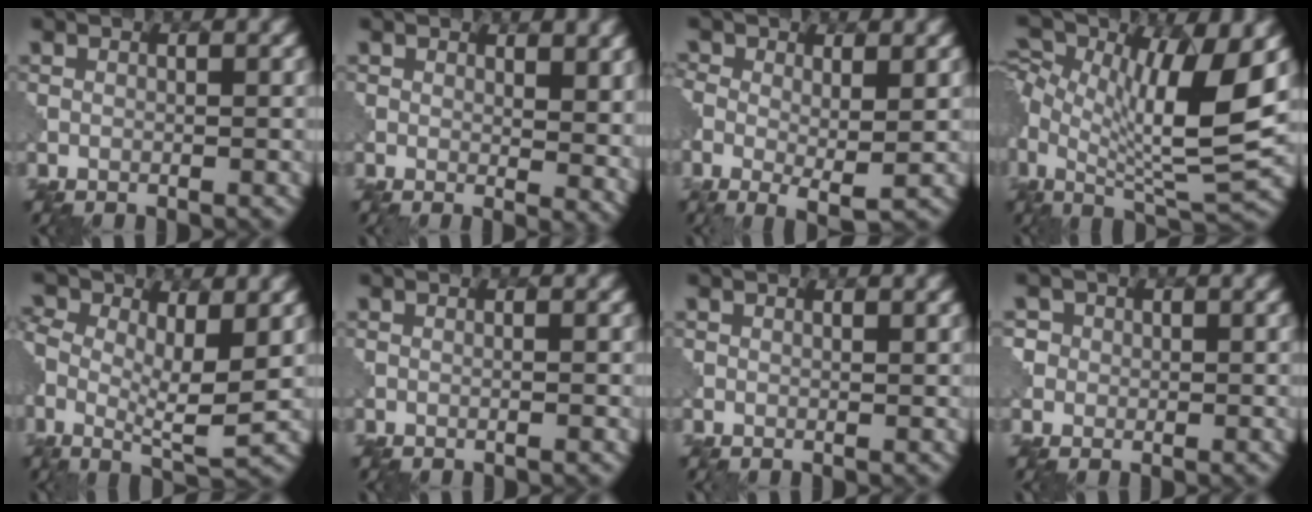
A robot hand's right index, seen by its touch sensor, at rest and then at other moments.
{"total": 6.5, "force": [2.3, 3.3, 5.1], "torque": [-0.045, -0.004, 0.039]}
{"total": 3.0, "force": [-0.1, 1.0, 2.8], "torque": [-0.053, -0.011, 0.001]}
{"total": 10.7, "force": [1.3, 4.1, 9.8], "torque": [-0.185, -0.004, 0.022]}
{"total": 6.3, "force": [0.2, 2.6, 5.7], "torque": [-0.117, -0.005, 0.002]}
{"total": 1.1, "force": [0.1, 0.5, 0.9], "torque": [0.005, 0.008, -0.012]}
{"total": 1.0, "force": [0.8, 0.4, 0.5], "torque": [0.001, 0.004, 0.004]}
{"total": 1.7, "force": [0.4, 1.6, -0.4], "torque": [0.004, 0.007, 0.004]}